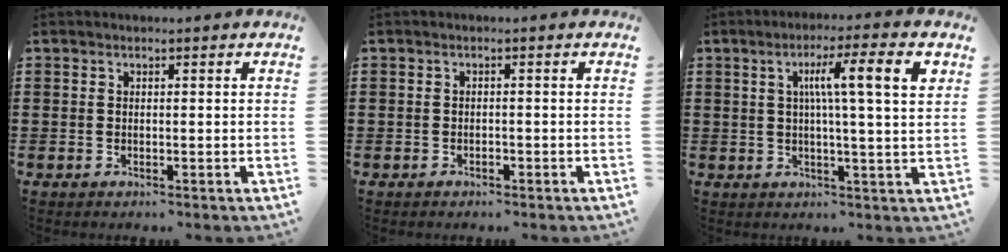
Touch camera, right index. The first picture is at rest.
{"total": 0.9, "force": [-0.8, 0.3, 0.2], "torque": [-0.008, -0.002, -0.016]}
{"total": 9.3, "force": [2.7, 0.6, 8.9], "torque": [-0.158, -0.001, 0.036]}